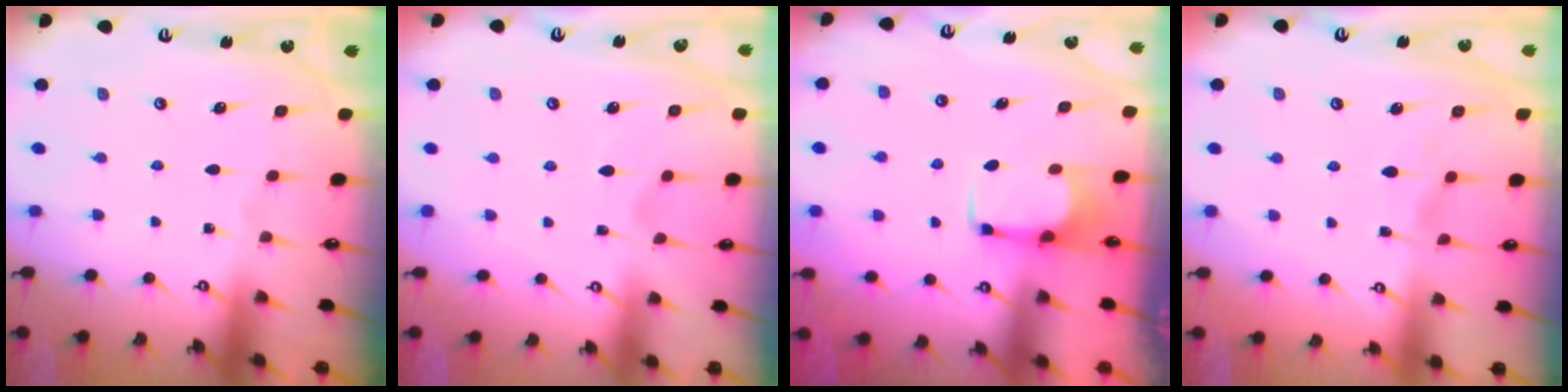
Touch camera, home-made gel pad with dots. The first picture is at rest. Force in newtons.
{"total": 5.1, "press": 5.0, "slide": 1.2}
{"total": 2.8, "press": 2.8, "slide": 0.5}
{"total": 2.4, "press": 2.2, "slide": 1.1}